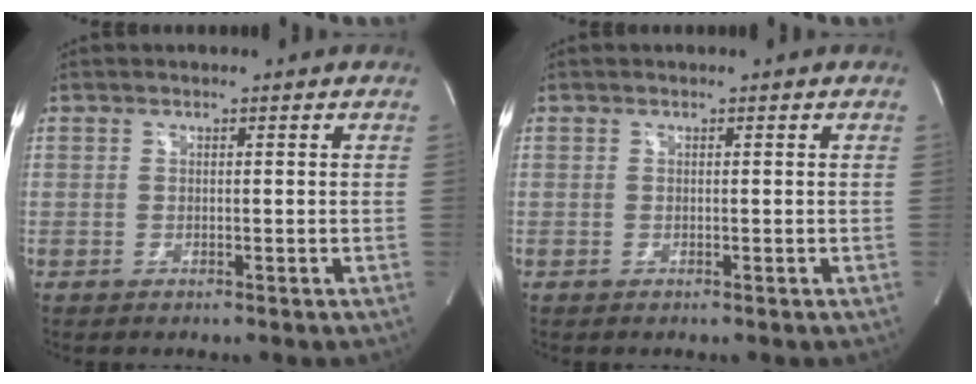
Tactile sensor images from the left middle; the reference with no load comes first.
{"total": 0.0}